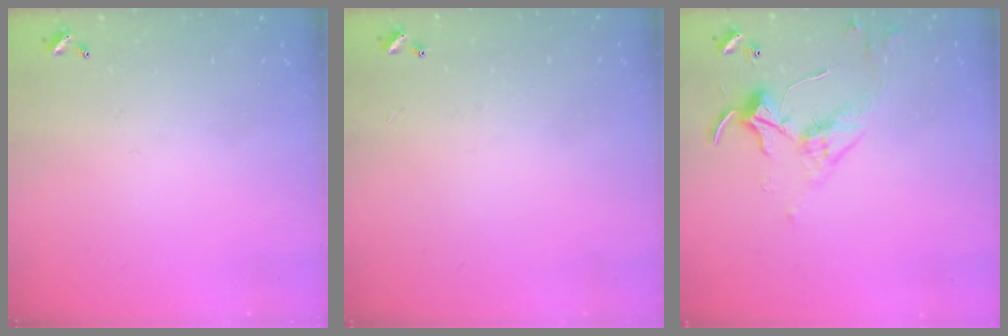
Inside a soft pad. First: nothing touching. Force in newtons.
{"total": 2.4, "press": 2.4, "slide": 0.3}
{"total": 3.4, "press": 3.3, "slide": 0.6}